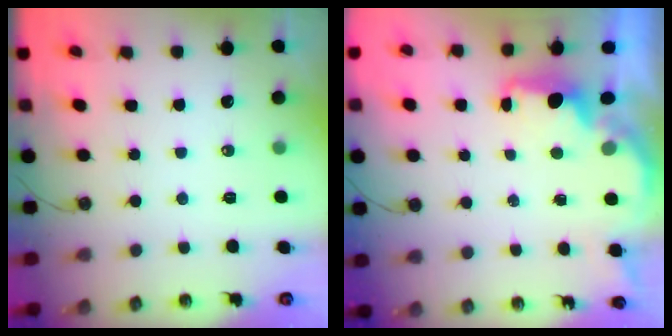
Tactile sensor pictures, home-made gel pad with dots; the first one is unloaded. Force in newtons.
{"total": 1.8, "press": 1.7, "slide": 0.5}